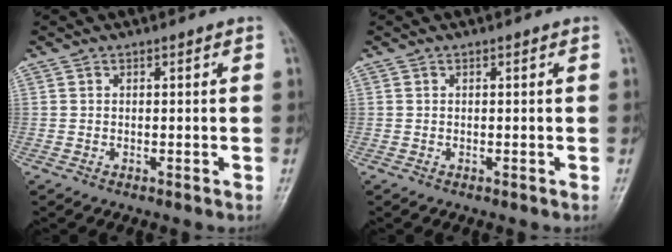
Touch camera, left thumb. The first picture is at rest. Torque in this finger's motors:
{"motor_torque": [0.00, 0.01, 0.00, 0.00, 0.00]}